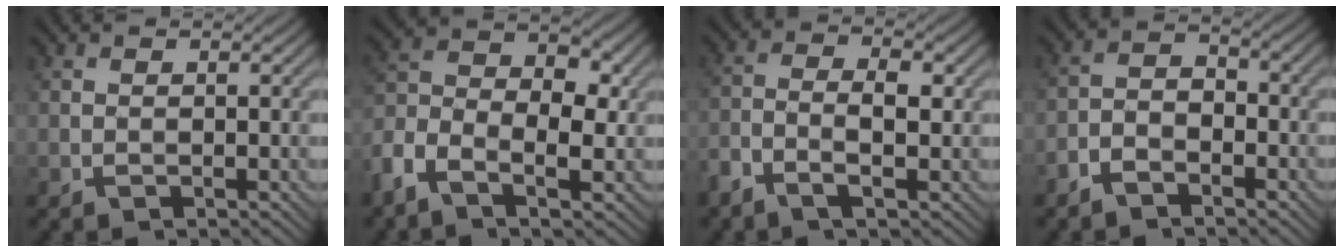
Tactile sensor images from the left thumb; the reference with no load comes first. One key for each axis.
{"total": 8.6, "fx": -3.3, "fy": 4.8, "fz": 6.3, "tx": -0.136, "ty": -0.002, "tz": -0.084}
{"total": 4.4, "fx": -2.0, "fy": 1.4, "fz": 3.6, "tx": -0.078, "ty": 0.001, "tz": -0.046}
{"total": 3.6, "fx": -2.8, "fy": 1.5, "fz": 1.8, "tx": -0.035, "ty": 0.003, "tz": -0.063}